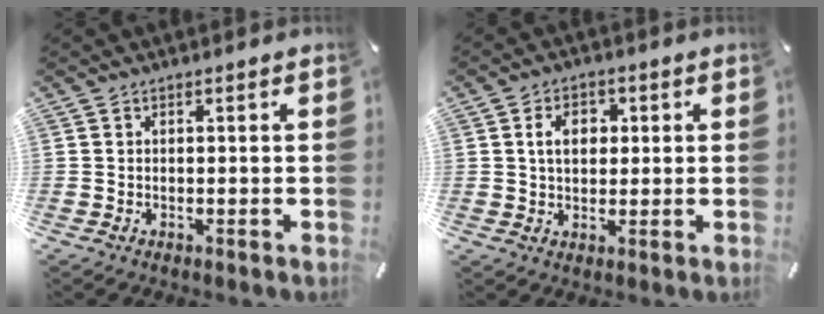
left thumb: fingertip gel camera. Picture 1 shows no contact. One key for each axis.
{"total": 6.1, "fx": 1.3, "fy": 4.5, "fz": 4.0, "tx": -0.062, "ty": 0.003, "tz": 0.015}